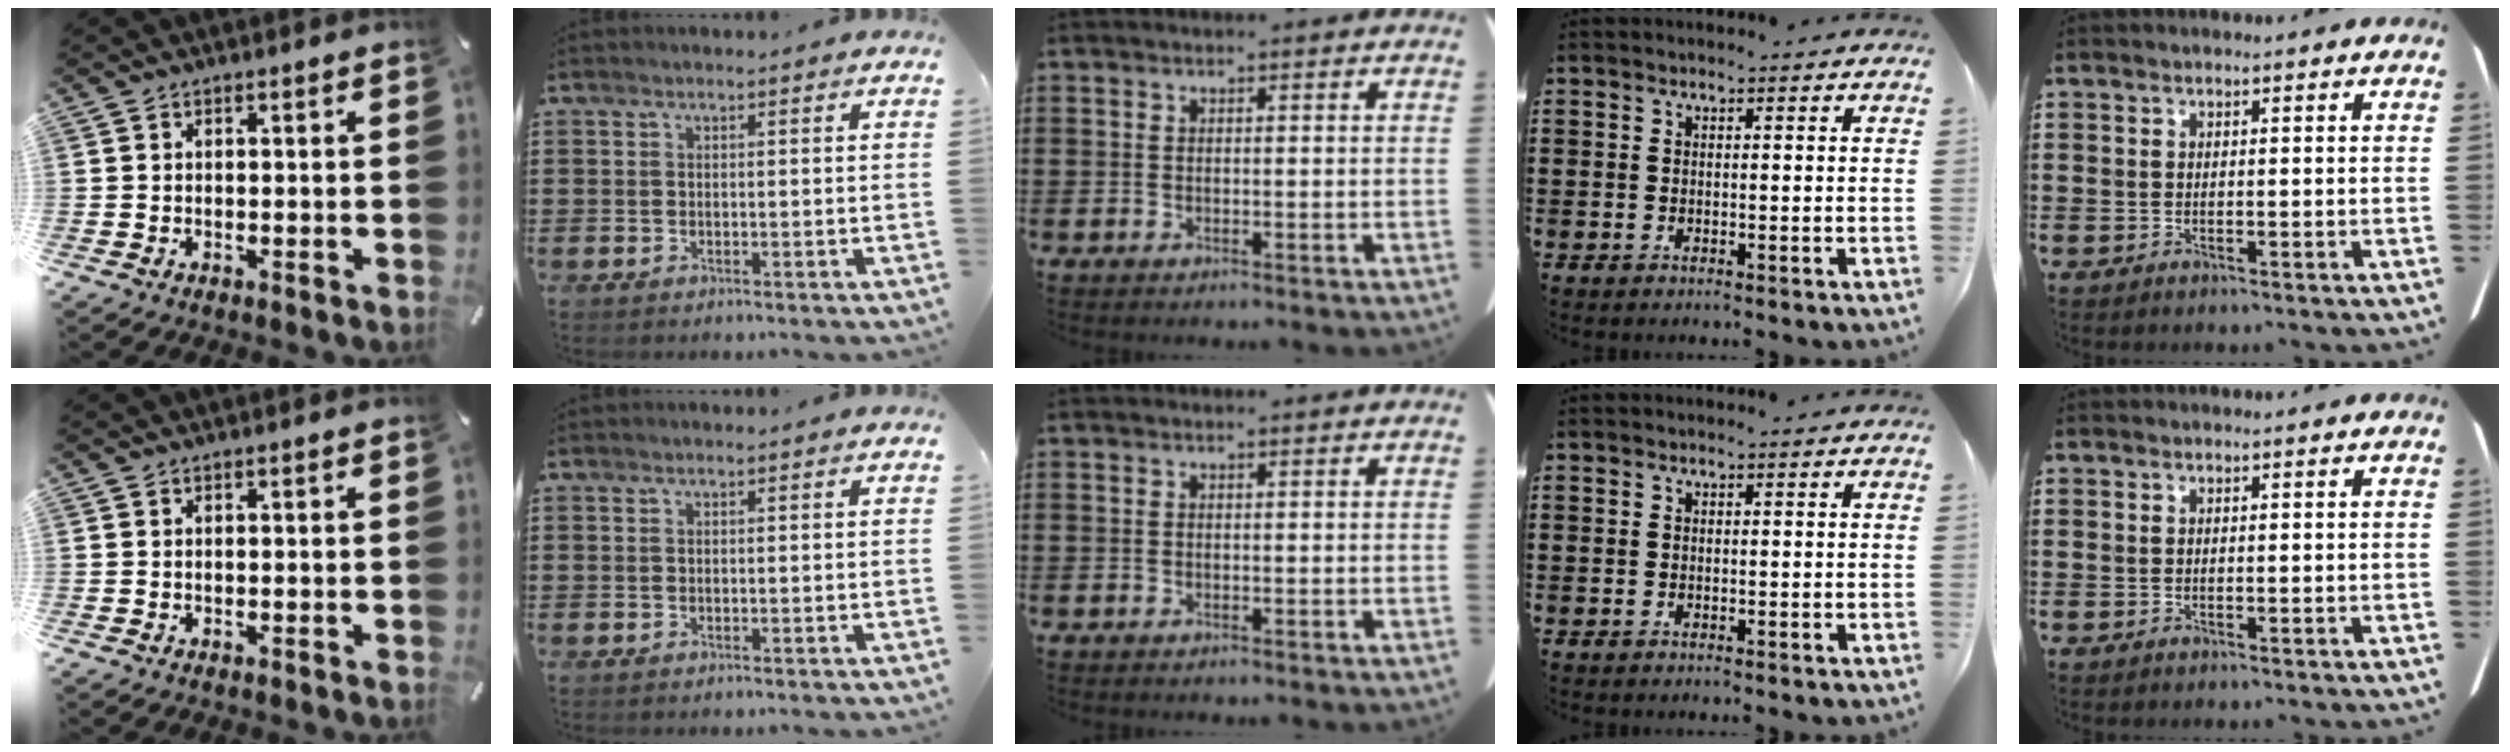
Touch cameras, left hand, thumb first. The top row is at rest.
{}